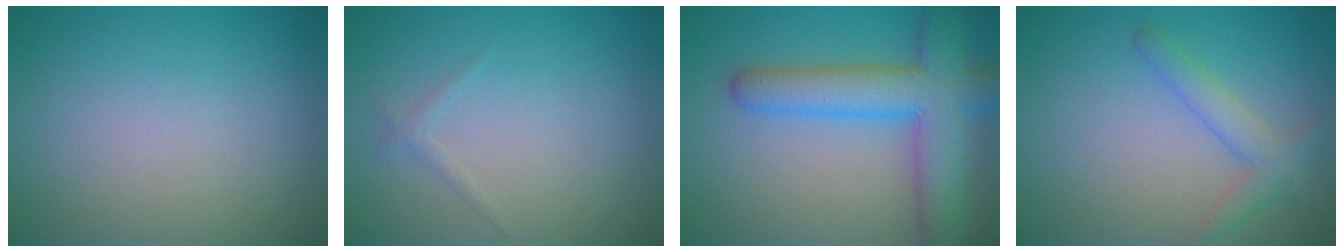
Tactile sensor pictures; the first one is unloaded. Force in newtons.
{"total": 0.7, "press": 0.7, "slide": 0.0}
{"total": 7.7, "press": 7.7, "slide": 0.5}
{"total": 2.7, "press": 2.7, "slide": 0.2}